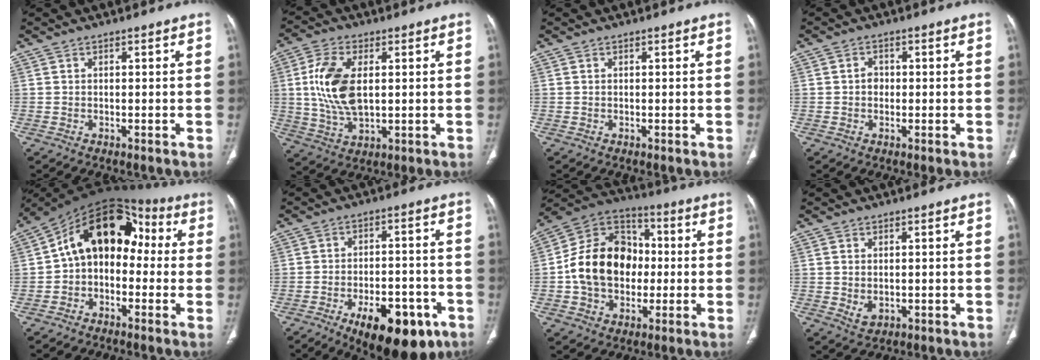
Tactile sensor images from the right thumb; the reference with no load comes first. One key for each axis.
{"total": 12.2, "fx": 1.6, "fy": 6.5, "fz": 10.1, "tx": -0.210, "ty": -0.005, "tz": 0.034}
{"total": 0.0}
{"total": 2.1, "fx": -0.1, "fy": 1.8, "fz": 1.1, "tx": -0.008, "ty": 0.005, "tz": -0.005}
{"total": 15.1, "fx": 0.4, "fy": 10.6, "fz": 10.7, "tx": -0.129, "ty": 0.056, "tz": -0.014}
{"total": 16.4, "fx": -8.5, "fy": 7.8, "fz": 11.6, "tx": -0.132, "ty": 0.040, "tz": -0.112}
{"total": 18.2, "fx": -0.7, "fy": 13.9, "fz": 11.7, "tx": -0.168, "ty": 0.032, "tz": -0.016}
{"total": 2.9, "fx": -0.1, "fy": 2.0, "fz": 2.1, "tx": -0.036, "ty": -0.007, "tz": 0.007}